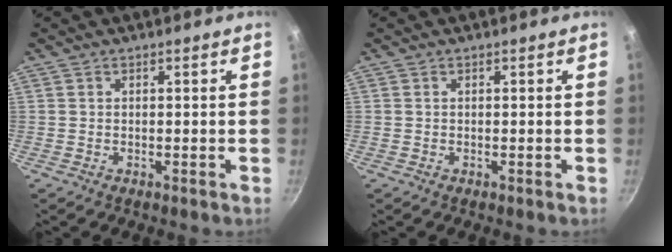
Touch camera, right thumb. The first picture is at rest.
{"total": 0.0}